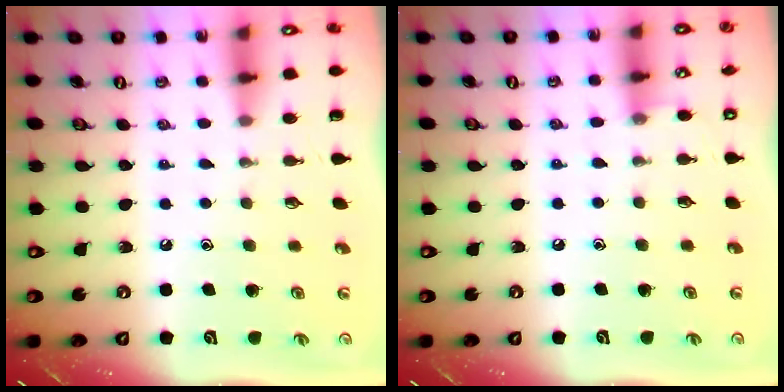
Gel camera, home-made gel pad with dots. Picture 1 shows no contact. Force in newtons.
{"total": 3.9, "press": 3.9, "slide": 0.5}